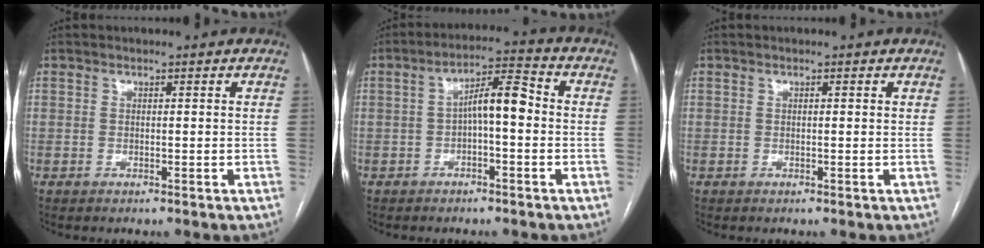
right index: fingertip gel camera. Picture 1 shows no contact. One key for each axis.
{"total": 6.6, "fx": -0.4, "fy": 1.7, "fz": 6.4, "tx": -0.109, "ty": 0.030, "tz": -0.007}
{"total": 0.7, "fx": 0.3, "fy": 0.2, "fz": 0.6, "tx": -0.010, "ty": 0.001, "tz": 0.003}